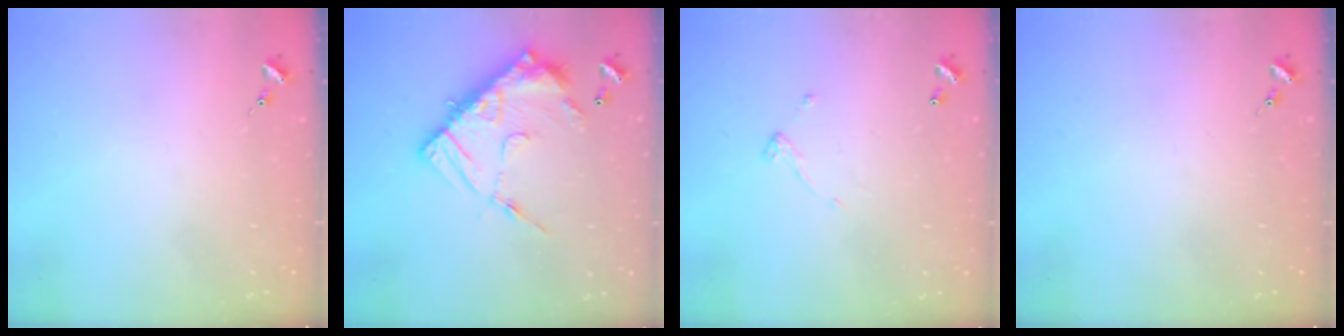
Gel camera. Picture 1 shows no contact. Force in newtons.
{"total": 16.6, "press": 16.6, "slide": 1.5}
{"total": 4.9, "press": 4.9, "slide": 0.1}
{"total": 0.0}